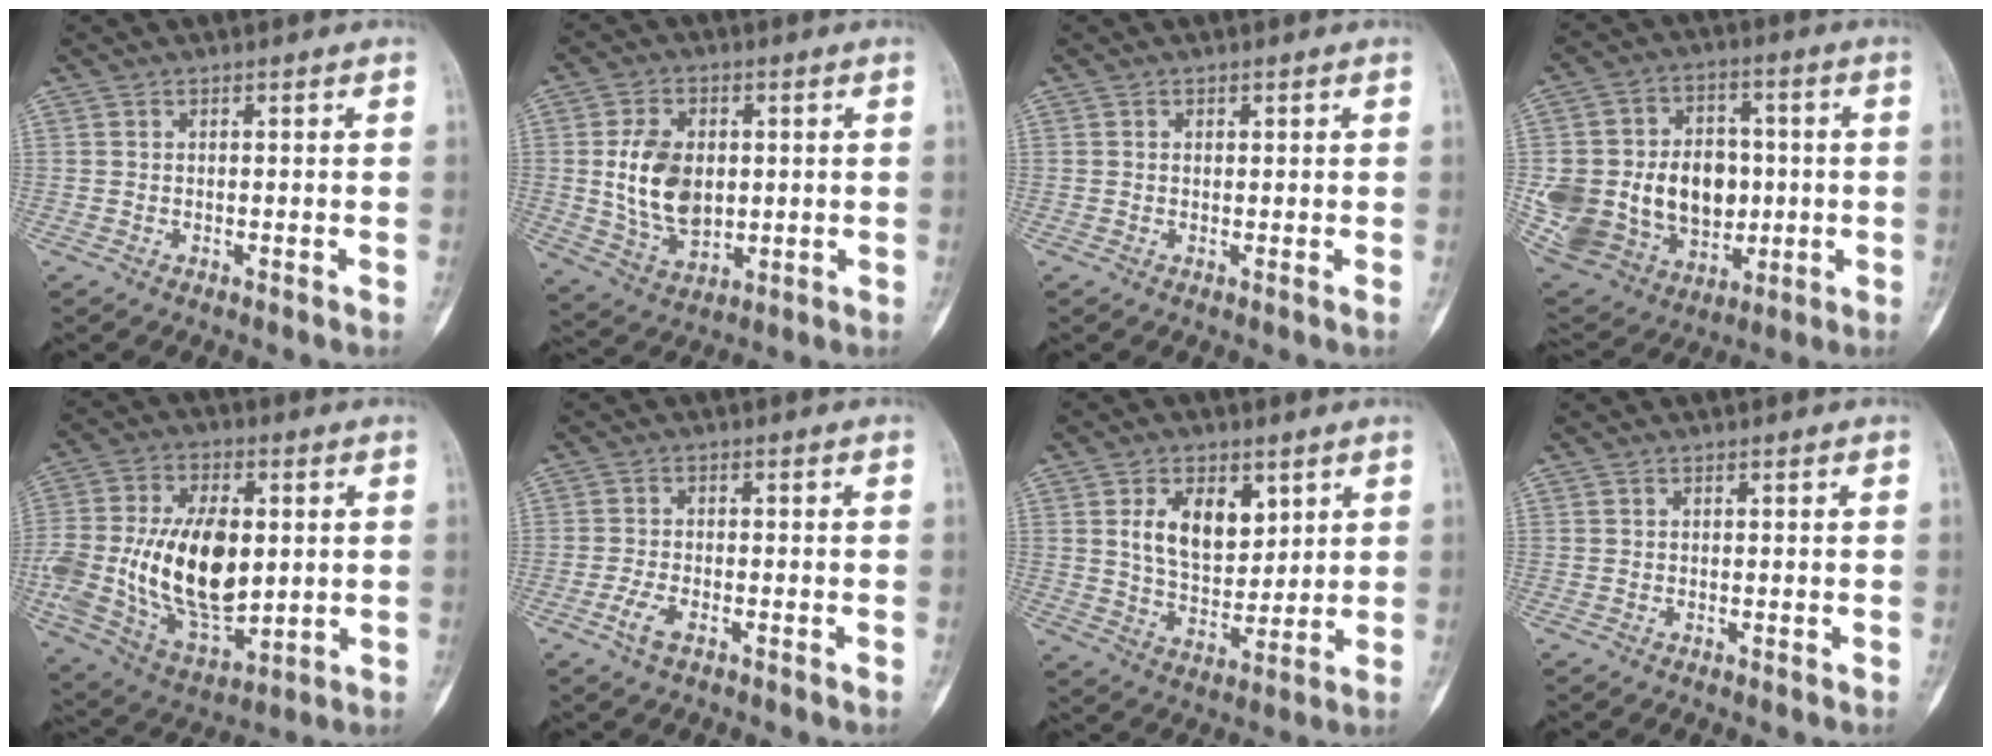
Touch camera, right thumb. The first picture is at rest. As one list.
[{"total": 12.7, "force": [0.7, 8.7, 9.2], "torque": [-0.140, -0.007, 0.025]}, {"total": 0.7, "force": [0.1, 0.5, 0.4], "torque": [0.000, 0.001, 0.001]}, {"total": 27.8, "force": [-1.8, 20.9, 18.2], "torque": [-0.345, 0.025, 0.002]}, {"total": 24.5, "force": [0.1, 14.5, 19.8], "torque": [-0.380, -0.011, 0.021]}, {"total": 3.8, "force": [-2.1, 1.7, 2.6], "torque": [-0.056, 0.008, -0.042]}, {"total": 11.4, "force": [4.0, 7.0, 8.0], "torque": [-0.098, -0.023, 0.079]}, {"total": 0.0}]